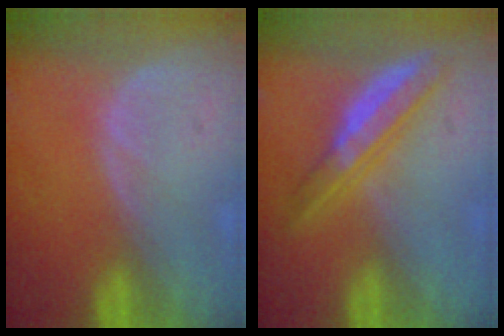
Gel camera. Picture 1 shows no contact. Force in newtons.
{"total": 5.4, "press": 5.3, "slide": 1.3}